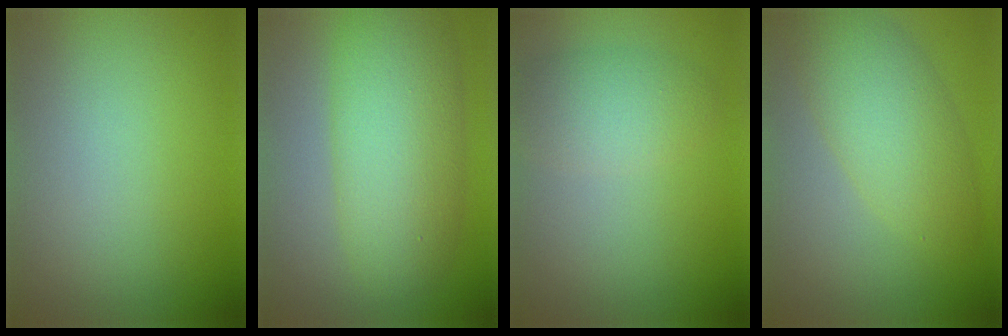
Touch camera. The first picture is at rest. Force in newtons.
{"total": 7.9, "press": 7.9, "slide": 0.4}
{"total": 3.1, "press": 3.1, "slide": 0.0}
{"total": 5.3, "press": 5.3, "slide": 0.1}